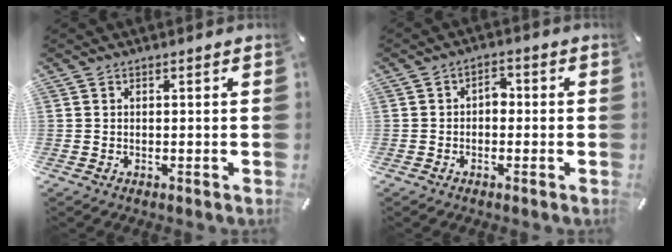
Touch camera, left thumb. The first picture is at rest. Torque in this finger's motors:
{"motor_torque": [0.37, 0.32, 0.18, -0.08, 0.00]}